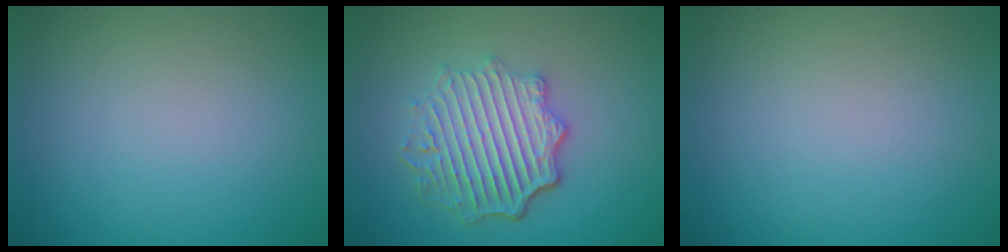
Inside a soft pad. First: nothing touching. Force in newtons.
{"total": 5.9, "press": 4.5, "slide": 3.9}
{"total": 0.0}